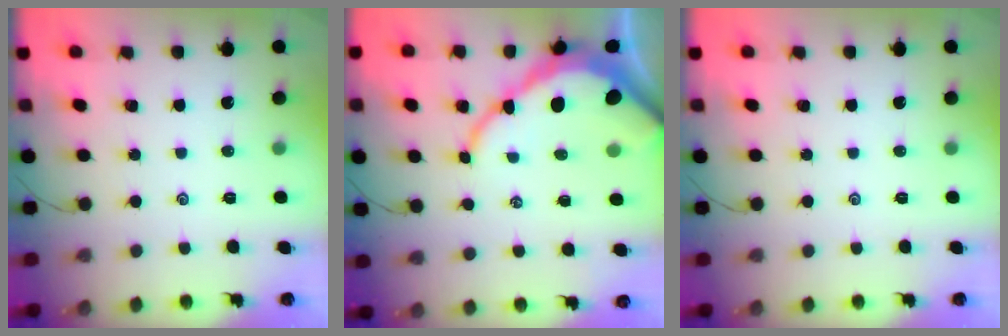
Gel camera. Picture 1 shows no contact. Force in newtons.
{"total": 12.0, "press": 11.9, "slide": 1.3}
{"total": 0.0}